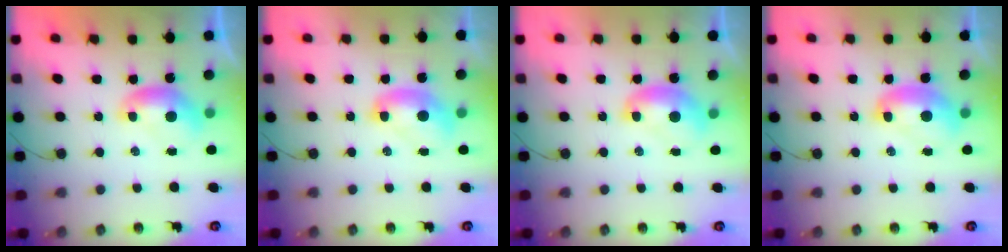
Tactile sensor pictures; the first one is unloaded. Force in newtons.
{"total": 2.0, "press": 2.0, "slide": 0.2}
{"total": 2.1, "press": 2.1, "slide": 0.3}
{"total": 2.5, "press": 2.5, "slide": 0.2}